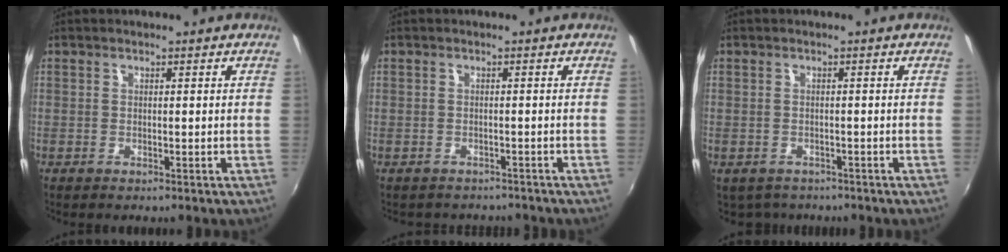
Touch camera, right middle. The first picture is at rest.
{"total": 3.2, "force": [-2.4, 2.0, 0.2], "torque": [-0.004, 0.004, -0.032]}
{"total": 3.8, "force": [-2.9, 2.2, 0.9], "torque": [-0.025, -0.016, -0.039]}